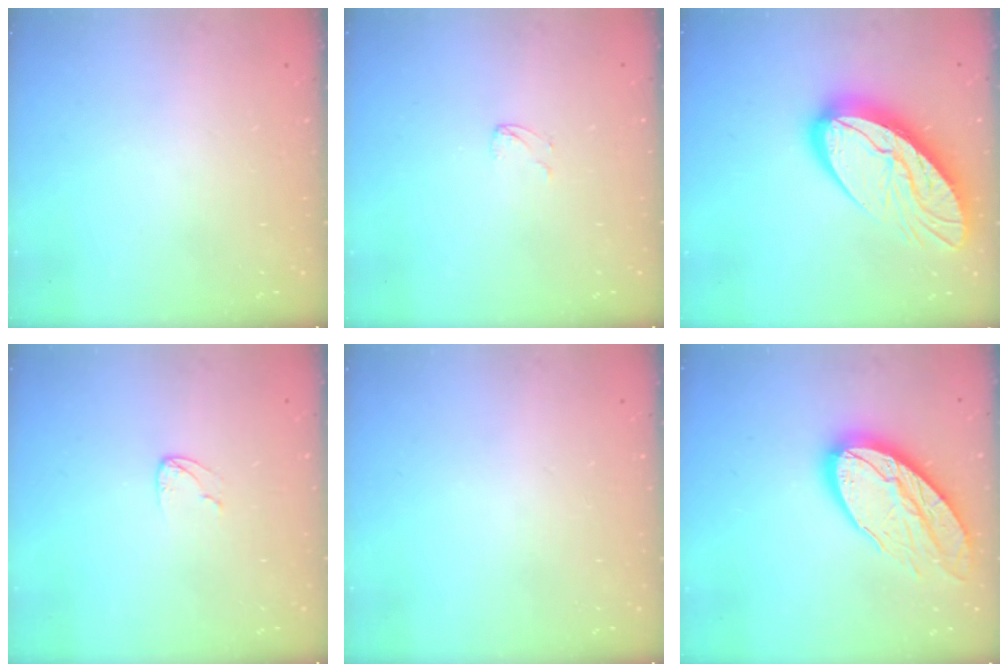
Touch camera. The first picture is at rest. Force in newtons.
{"total": 2.9, "press": 2.9, "slide": 0.2}
{"total": 20.9, "press": 20.8, "slide": 2.2}
{"total": 4.2, "press": 4.2, "slide": 0.4}
{"total": 0.0}
{"total": 18.4, "press": 18.3, "slide": 1.4}